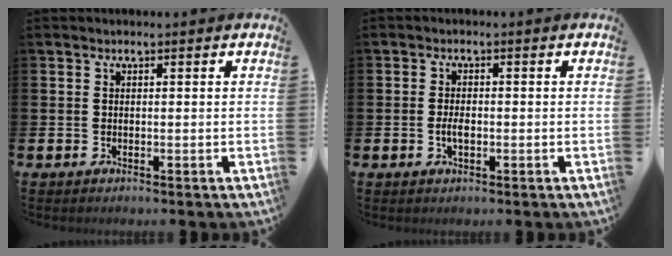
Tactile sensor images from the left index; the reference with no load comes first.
{"total": 2.0, "force": [-0.3, 1.0, 1.8], "torque": [-0.033, 0.001, -0.007]}